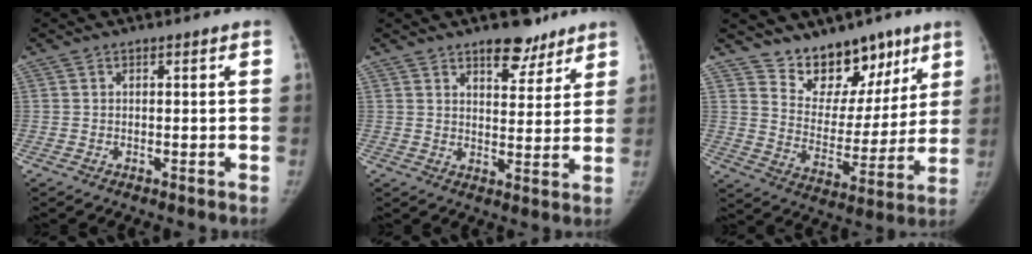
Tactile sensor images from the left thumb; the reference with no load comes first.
{"total": 7.5, "force": [5.5, 3.5, 3.6], "torque": [-0.020, -0.034, 0.080]}
{"total": 14.4, "force": [10.5, 8.1, 5.5], "torque": [-0.020, -0.065, 0.176]}